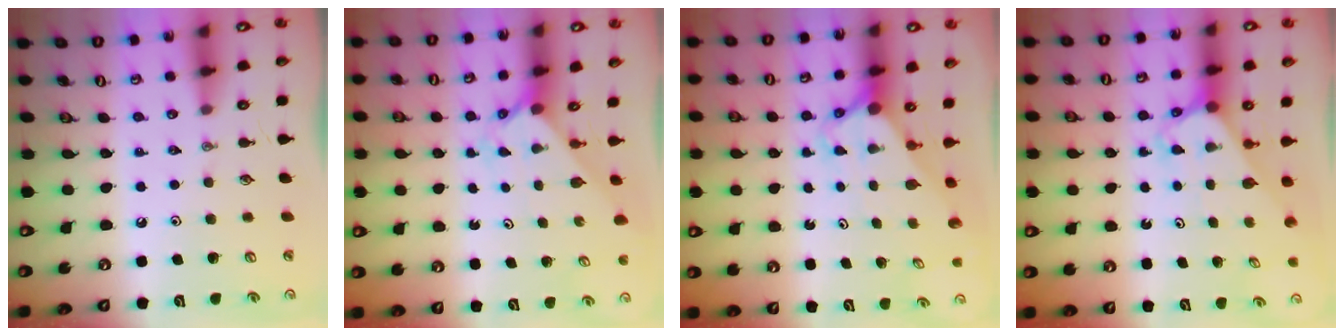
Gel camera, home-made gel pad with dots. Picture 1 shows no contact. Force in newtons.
{"total": 2.0, "press": 2.0, "slide": 0.2}
{"total": 2.9, "press": 2.9, "slide": 0.3}
{"total": 2.7, "press": 2.7, "slide": 0.2}